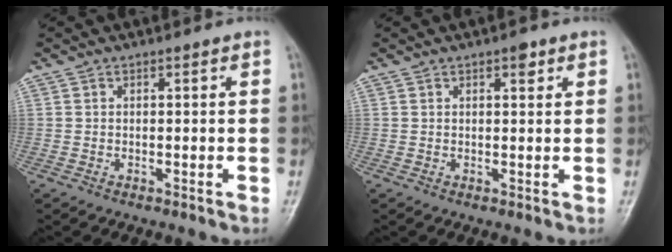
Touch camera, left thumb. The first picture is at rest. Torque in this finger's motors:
{"motor_torque": [0.27, -0.13, 0.01, -0.15, 0.00]}